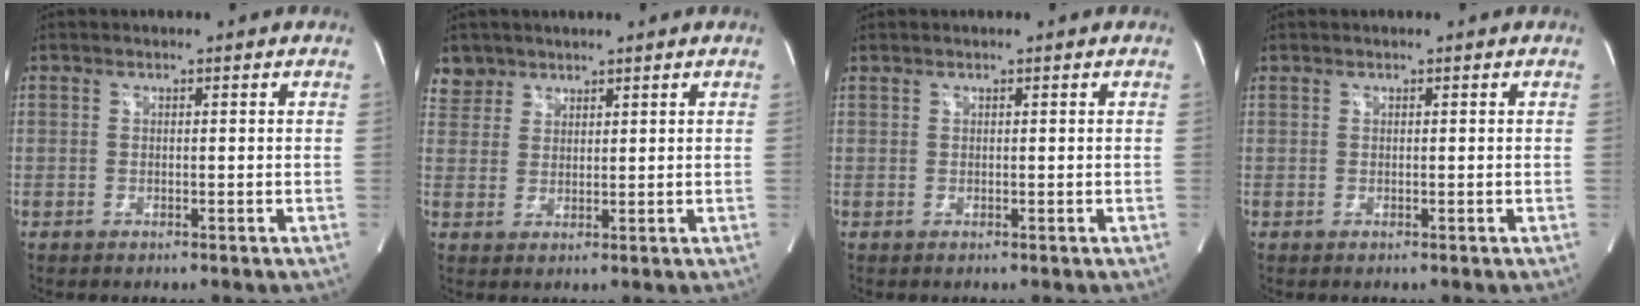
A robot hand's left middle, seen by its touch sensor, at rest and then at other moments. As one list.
[{"total": 3.8, "force": [2.9, 2.3, -0.5], "torque": [0.017, 0.005, 0.057]}, {"total": 0.0}, {"total": 0.0}]